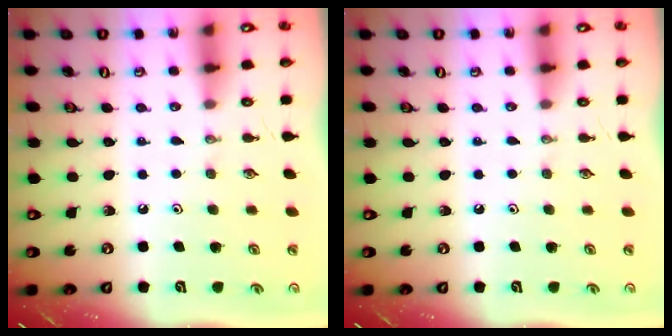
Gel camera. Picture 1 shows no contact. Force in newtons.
{"total": 0.0}